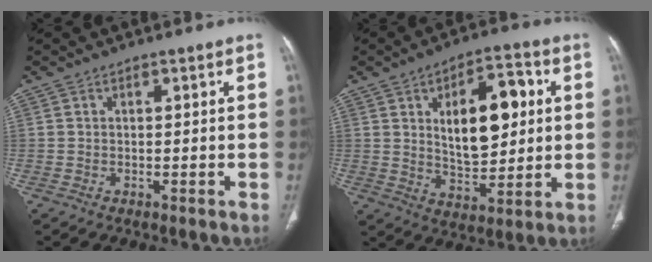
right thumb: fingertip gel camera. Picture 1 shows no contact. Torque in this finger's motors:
{"motor_torque": [-1.03, 1.61, 0.80, 0.80, 0.28]}